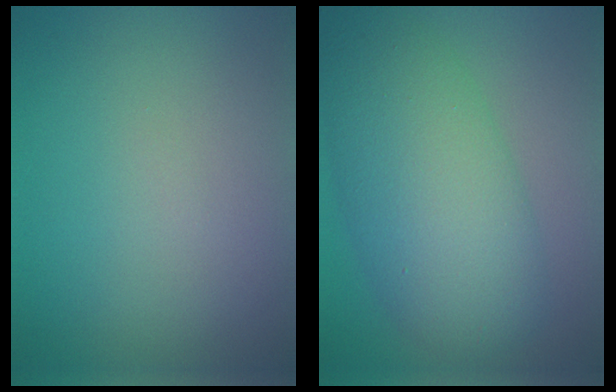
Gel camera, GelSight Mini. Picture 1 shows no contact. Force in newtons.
{"total": 9.5, "press": 9.5, "slide": 0.2}